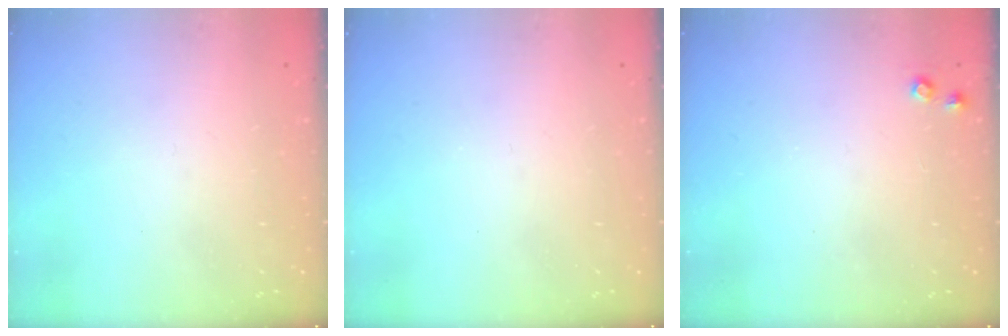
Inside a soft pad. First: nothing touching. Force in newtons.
{"total": 0.0}
{"total": 4.6, "press": 4.5, "slide": 0.7}